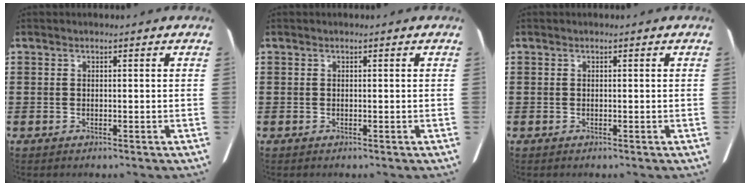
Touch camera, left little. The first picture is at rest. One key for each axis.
{"total": 0.0}
{"total": 0.0}